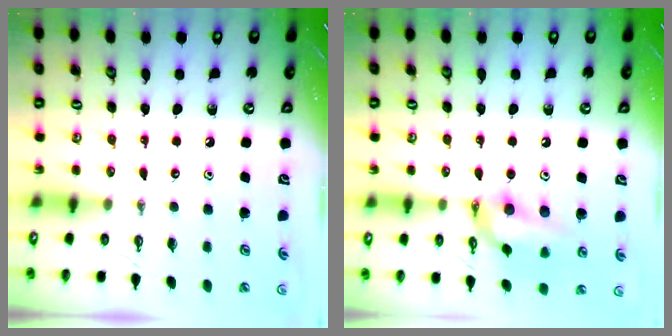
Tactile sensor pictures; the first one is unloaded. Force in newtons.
{"total": 13.9, "press": 13.7, "slide": 1.8}